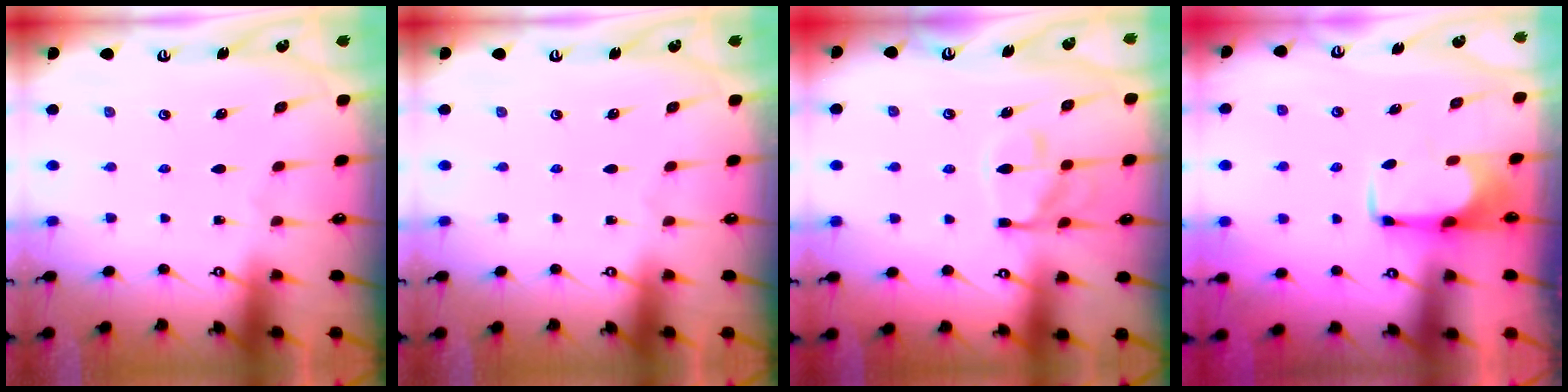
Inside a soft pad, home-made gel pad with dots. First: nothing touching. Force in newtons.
{"total": 0.0}
{"total": 12.9, "press": 12.8, "slide": 1.4}
{"total": 1.4, "press": 1.3, "slide": 0.5}